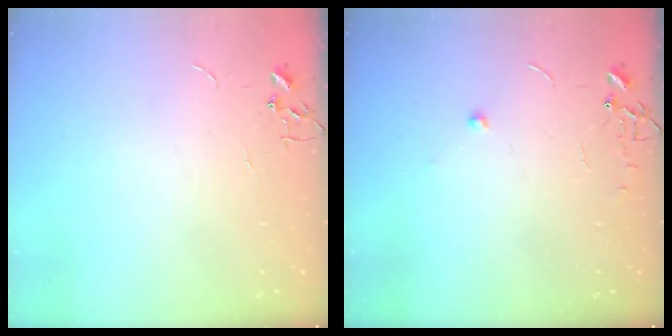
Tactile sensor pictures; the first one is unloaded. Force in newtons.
{"total": 5.5, "press": 5.5, "slide": 0.5}